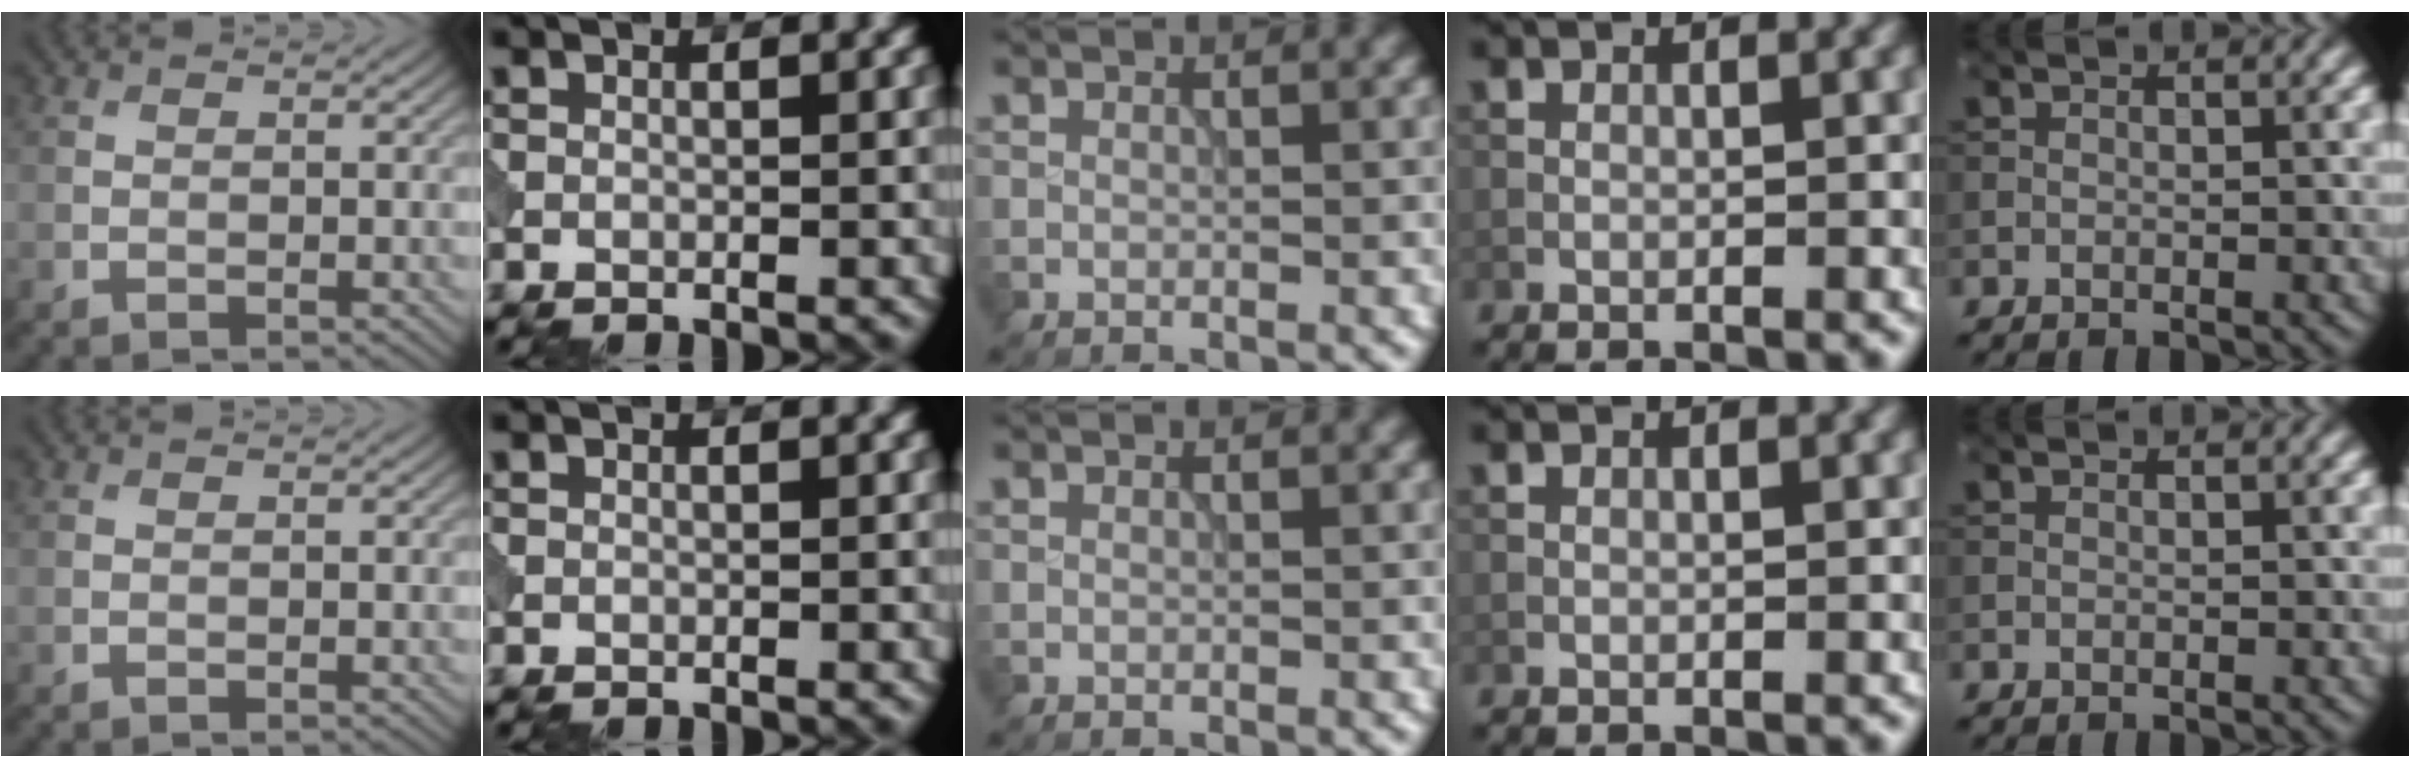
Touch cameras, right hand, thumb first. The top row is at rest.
{}